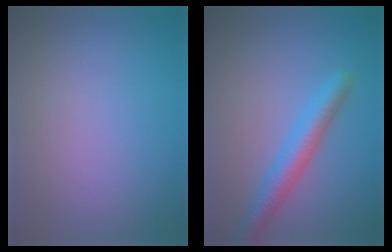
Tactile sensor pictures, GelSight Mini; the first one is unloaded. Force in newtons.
{"total": 3.7, "press": 3.7, "slide": 0.2}